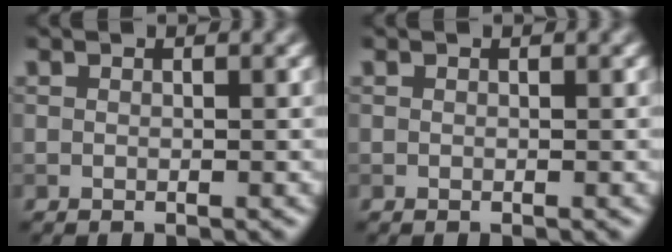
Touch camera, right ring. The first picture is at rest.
{"total": 0.0}